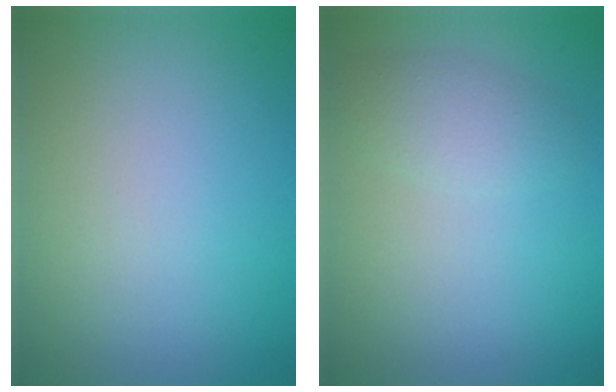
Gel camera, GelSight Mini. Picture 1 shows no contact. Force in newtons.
{"total": 2.2, "press": 2.2, "slide": 0.0}